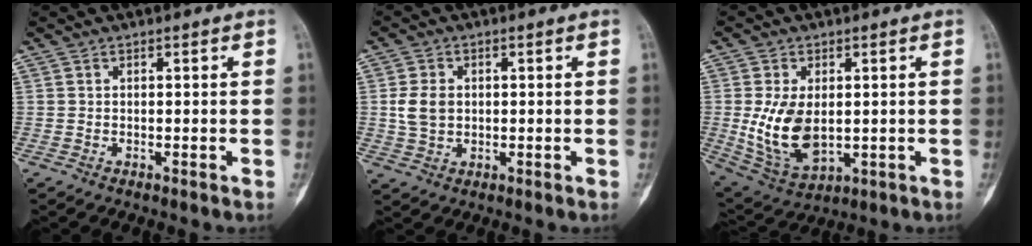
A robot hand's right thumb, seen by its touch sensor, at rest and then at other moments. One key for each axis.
{"total": 5.0, "fx": 0.4, "fy": 3.8, "fz": 3.2, "tx": -0.055, "ty": 0.001, "tz": 0.010}
{"total": 11.8, "fx": 0.0, "fy": 7.2, "fz": 9.4, "tx": -0.168, "ty": -0.011, "tz": 0.020}